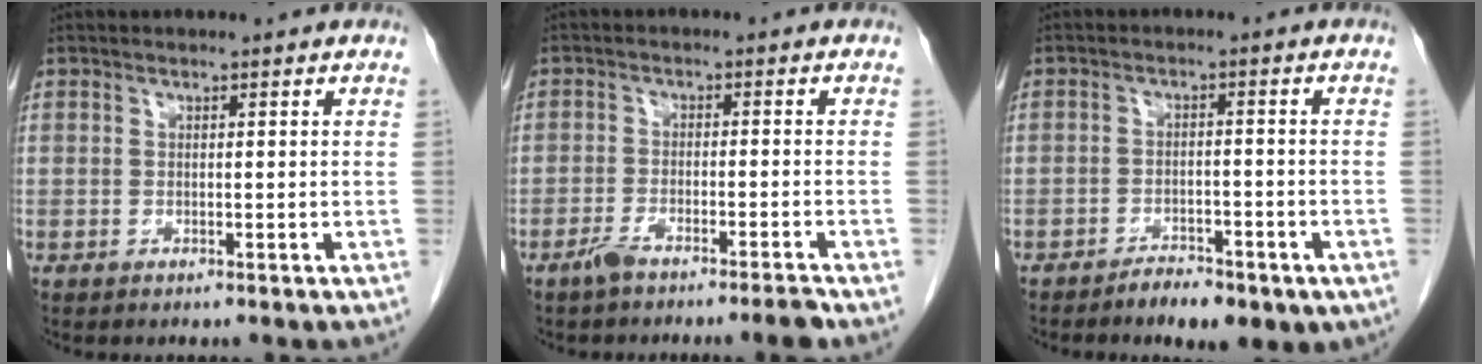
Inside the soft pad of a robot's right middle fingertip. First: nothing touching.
{"total": 4.4, "force": [-3.5, -0.2, 2.5], "torque": [-0.043, -0.001, -0.064]}
{"total": 7.0, "force": [-4.7, 2.7, 4.3], "torque": [-0.057, 0.003, -0.067]}